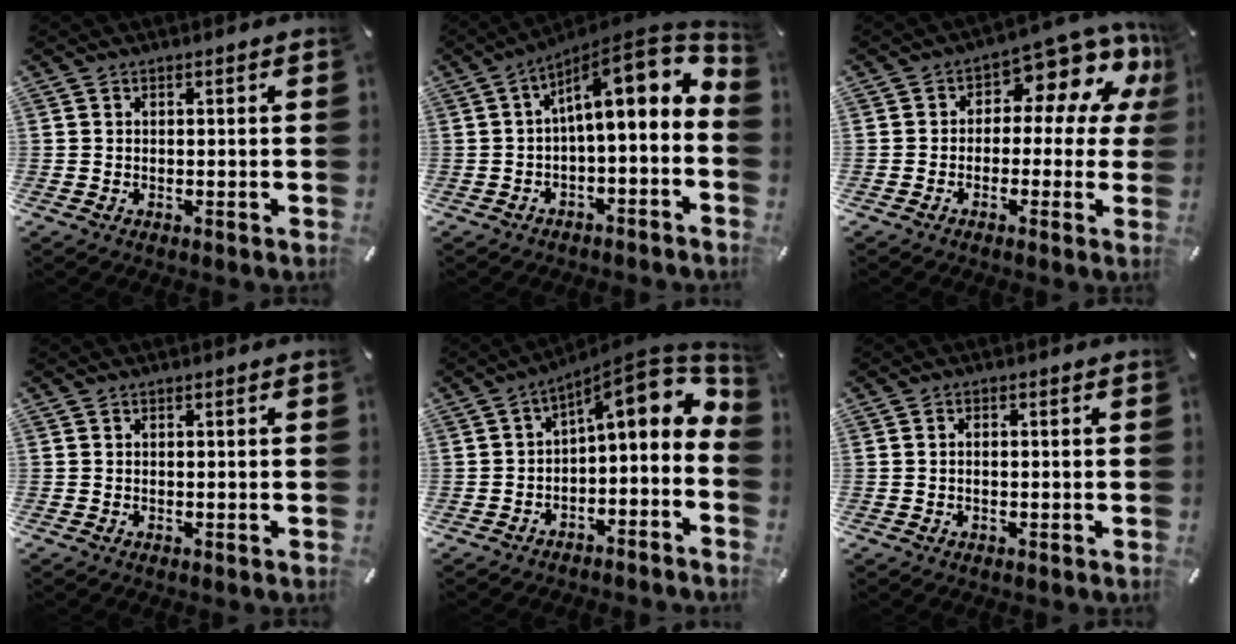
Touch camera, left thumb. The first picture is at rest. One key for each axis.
{"total": 12.3, "fx": 4.4, "fy": 3.9, "fz": 10.9, "tx": -0.151, "ty": -0.043, "tz": 0.068}
{"total": 10.4, "fx": 5.3, "fy": 5.1, "fz": 7.4, "tx": -0.105, "ty": -0.045, "tz": 0.091}
{"total": 0.0}
{"total": 9.4, "fx": 3.6, "fy": 3.8, "fz": 7.9, "tx": -0.096, "ty": -0.046, "tz": 0.055}
{"total": 1.0, "fx": -0.2, "fy": 0.5, "fz": 0.9, "tx": -0.019, "ty": 0.000, "tz": -0.004}